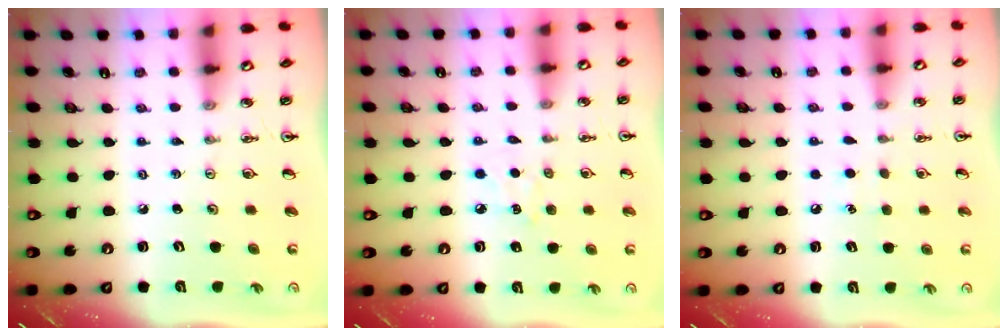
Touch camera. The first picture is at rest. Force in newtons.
{"total": 5.4, "press": 5.4, "slide": 0.7}
{"total": 5.5, "press": 5.4, "slide": 0.6}